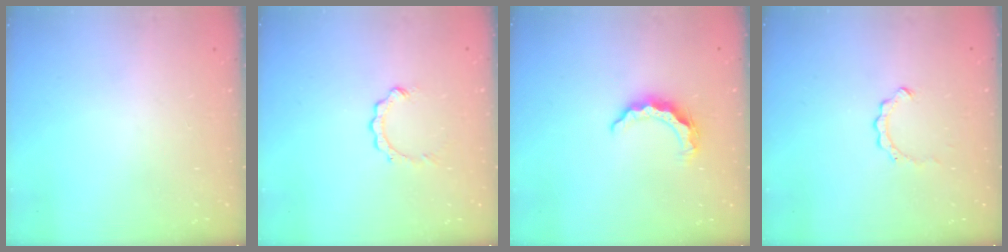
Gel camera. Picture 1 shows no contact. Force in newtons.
{"total": 2.4, "press": 2.4, "slide": 0.3}
{"total": 7.2, "press": 7.2, "slide": 0.3}
{"total": 2.6, "press": 2.6, "slide": 0.3}